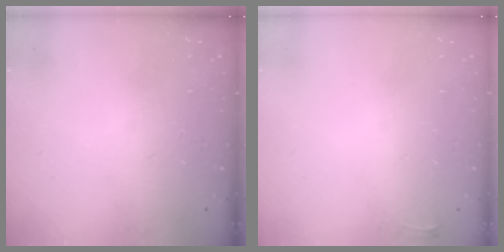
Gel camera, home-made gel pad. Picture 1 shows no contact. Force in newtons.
{"total": 2.6, "press": 2.6, "slide": 0.6}